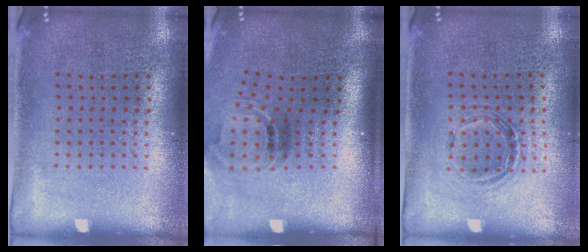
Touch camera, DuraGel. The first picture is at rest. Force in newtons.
{"total": 1.5, "press": 1.1, "slide": 1.1}
{"total": 1.0, "press": 0.9, "slide": 0.3}